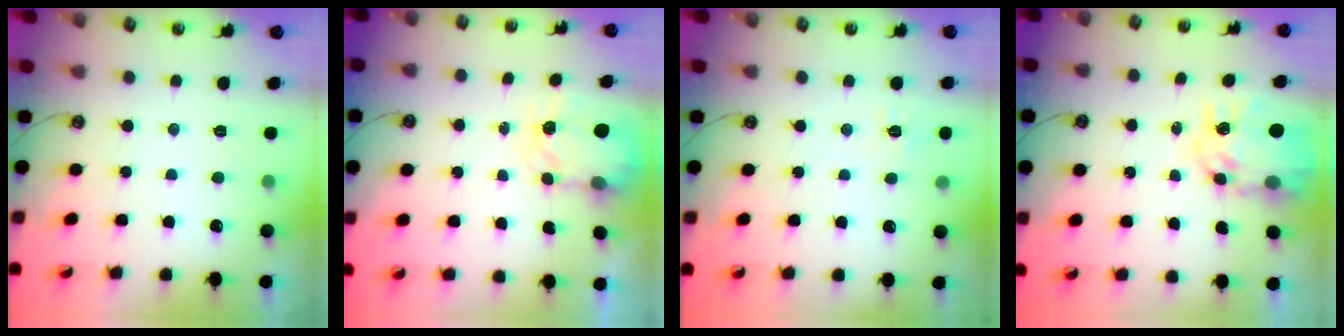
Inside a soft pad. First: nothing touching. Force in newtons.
{"total": 3.5, "press": 3.5, "slide": 0.5}
{"total": 6.7, "press": 6.6, "slide": 0.8}
{"total": 11.8, "press": 11.7, "slide": 1.0}